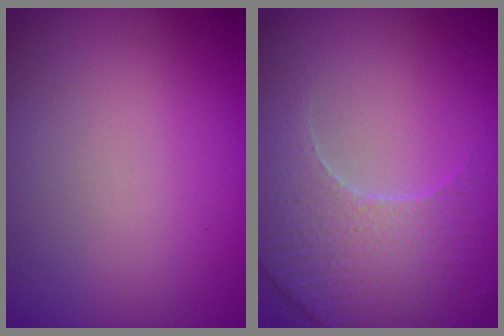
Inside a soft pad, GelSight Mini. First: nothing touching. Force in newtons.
{"total": 4.4, "press": 4.3, "slide": 0.8}